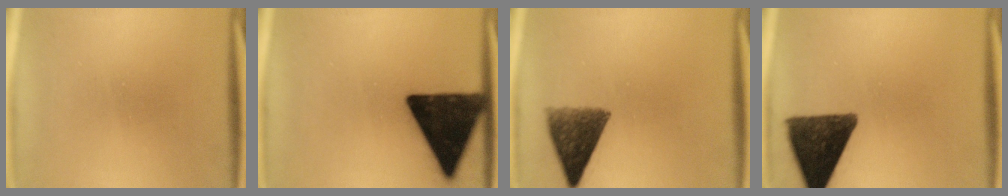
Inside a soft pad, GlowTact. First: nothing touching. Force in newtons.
{"total": 17.1}
{"total": 9.0}
{"total": 13.9}